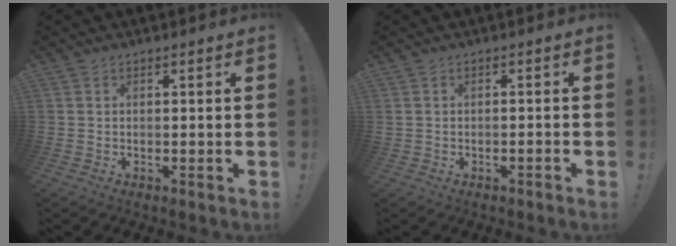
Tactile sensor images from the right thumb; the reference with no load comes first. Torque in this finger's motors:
{"motor_torque": [-0.12, -0.03, 0.04, 0.12, 0.08]}